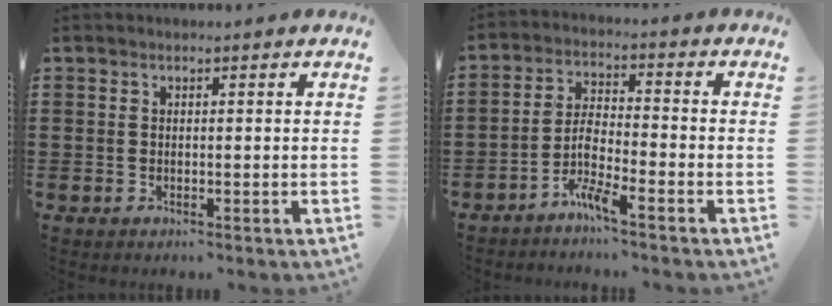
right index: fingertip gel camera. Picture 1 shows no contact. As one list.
[{"total": 5.0, "force": [-3.8, 0.4, 3.3], "torque": [-0.079, -0.004, -0.077]}]